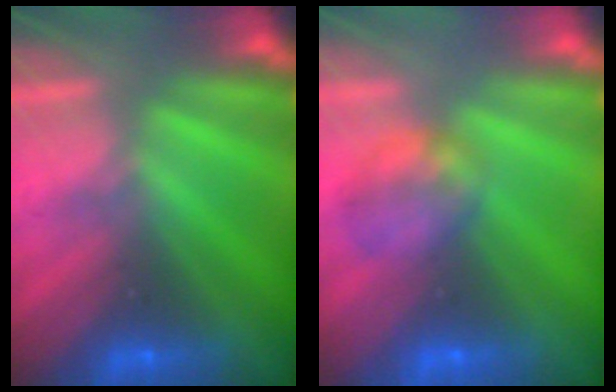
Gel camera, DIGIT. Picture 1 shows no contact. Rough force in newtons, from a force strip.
{"total": 3.1}